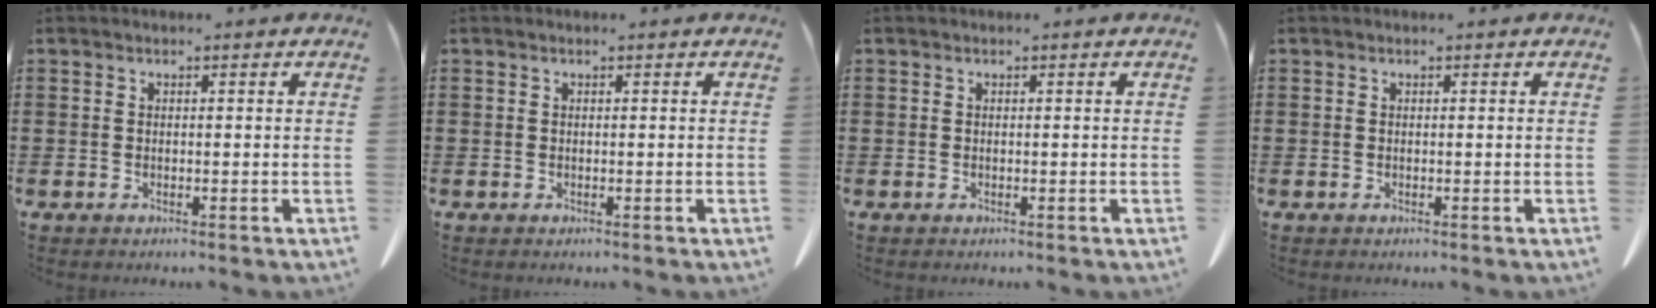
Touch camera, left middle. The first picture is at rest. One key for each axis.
{"total": 0.0}
{"total": 0.0}
{"total": 0.0}